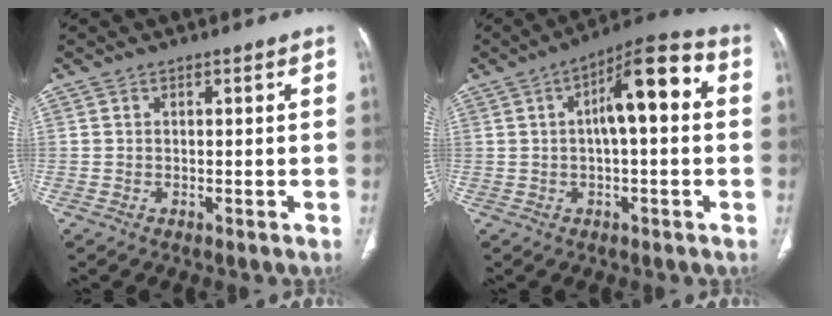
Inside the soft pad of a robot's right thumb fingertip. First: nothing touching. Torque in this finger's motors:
{"motor_torque": [1.73, 3.28, 1.29, -0.21, 0.09]}